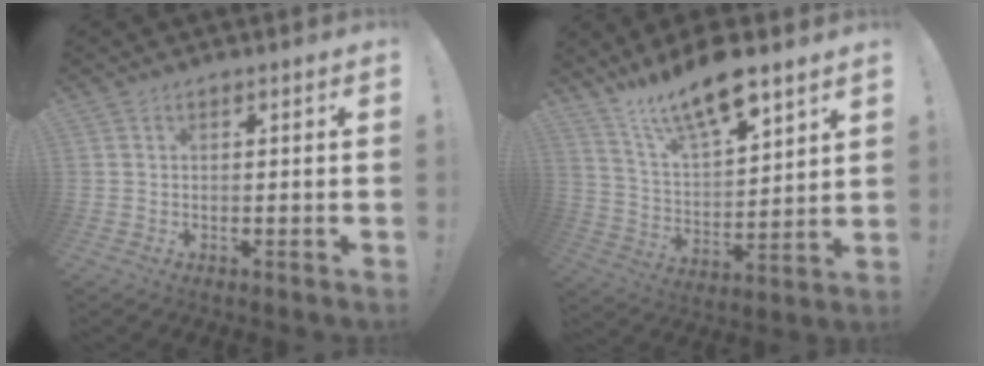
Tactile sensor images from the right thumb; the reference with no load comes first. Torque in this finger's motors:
{"motor_torque": [-0.53, 1.01, 0.90, 1.14, 0.29]}